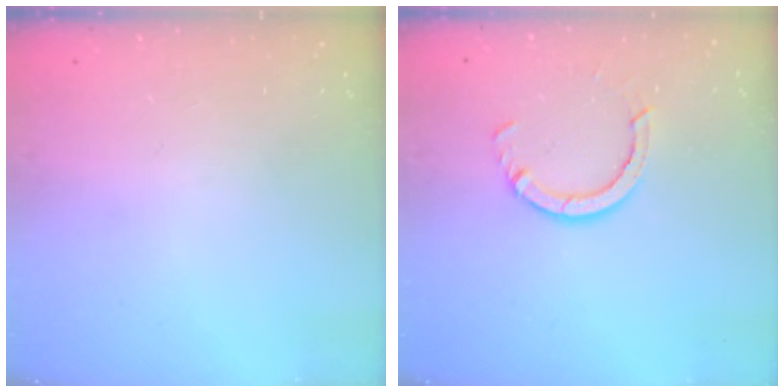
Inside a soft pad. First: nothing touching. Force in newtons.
{"total": 5.8, "press": 5.8, "slide": 0.6}